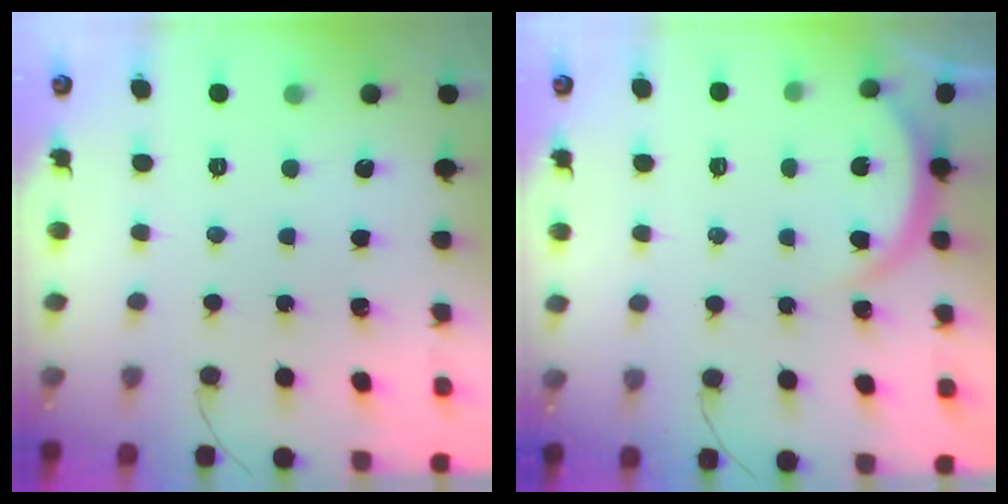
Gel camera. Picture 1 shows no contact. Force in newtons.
{"total": 4.2, "press": 4.2, "slide": 0.4}